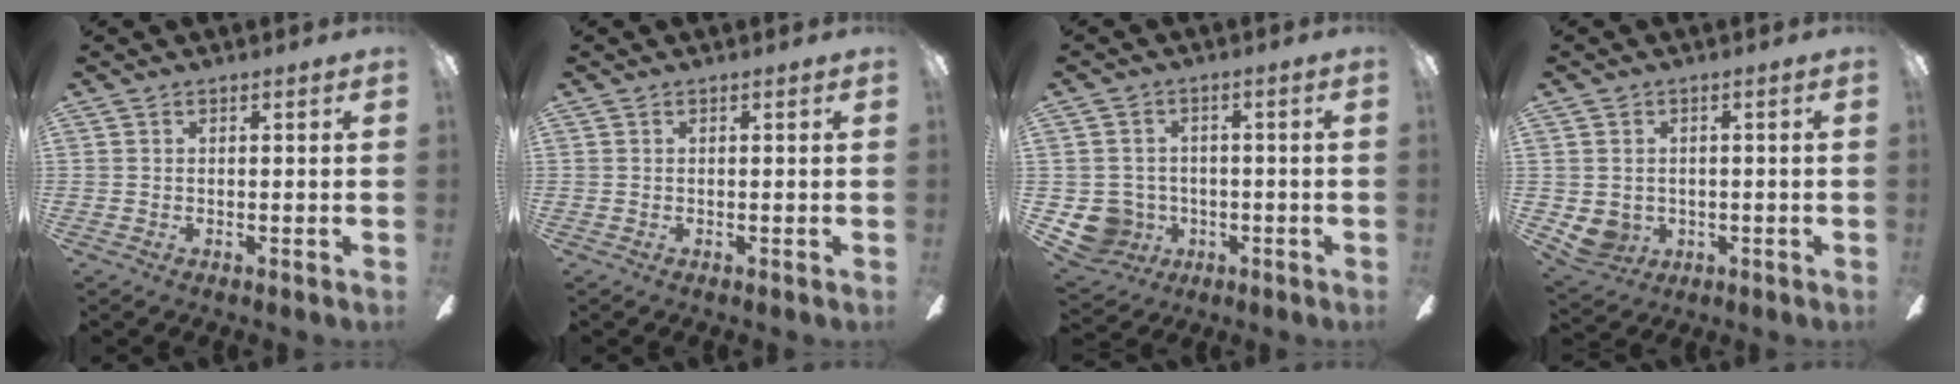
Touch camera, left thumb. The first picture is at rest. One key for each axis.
{"total": 0.0}
{"total": 7.8, "fx": -2.1, "fy": 7.4, "fz": 1.4, "tx": -0.060, "ty": 0.012, "tz": -0.036}
{"total": 5.1, "fx": -0.6, "fy": 4.9, "fz": 1.2, "tx": -0.043, "ty": 0.000, "tz": -0.012}